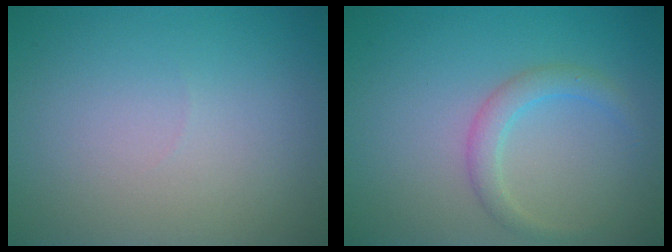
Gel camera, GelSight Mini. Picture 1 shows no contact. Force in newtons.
{"total": 2.1, "press": 2.1, "slide": 0.0}